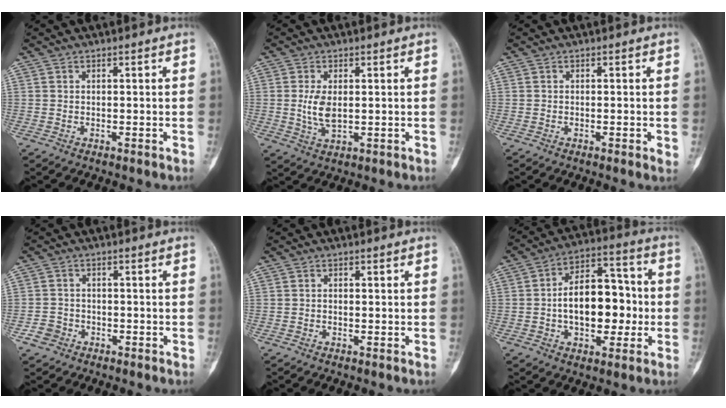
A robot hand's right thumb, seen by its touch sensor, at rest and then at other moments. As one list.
[{"total": 4.9, "force": [0.3, 2.6, 4.2], "torque": [-0.087, -0.008, 0.013]}, {"total": 1.5, "force": [-0.3, 0.4, 1.4], "torque": [-0.022, -0.003, -0.003]}, {"total": 3.0, "force": [-1.6, 2.5, 0.5], "torque": [0.000, 0.013, -0.032]}, {"total": 0.6, "force": [0.0, 0.4, 0.4], "torque": [-0.006, 0.000, -0.003]}, {"total": 15.8, "force": [-1.3, 9.5, 12.6], "torque": [-0.163, 0.036, -0.024]}]